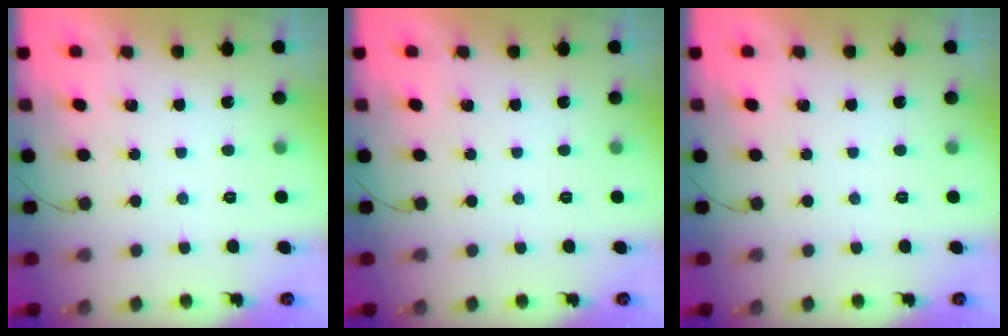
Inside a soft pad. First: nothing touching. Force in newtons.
{"total": 0.0}
{"total": 0.0}